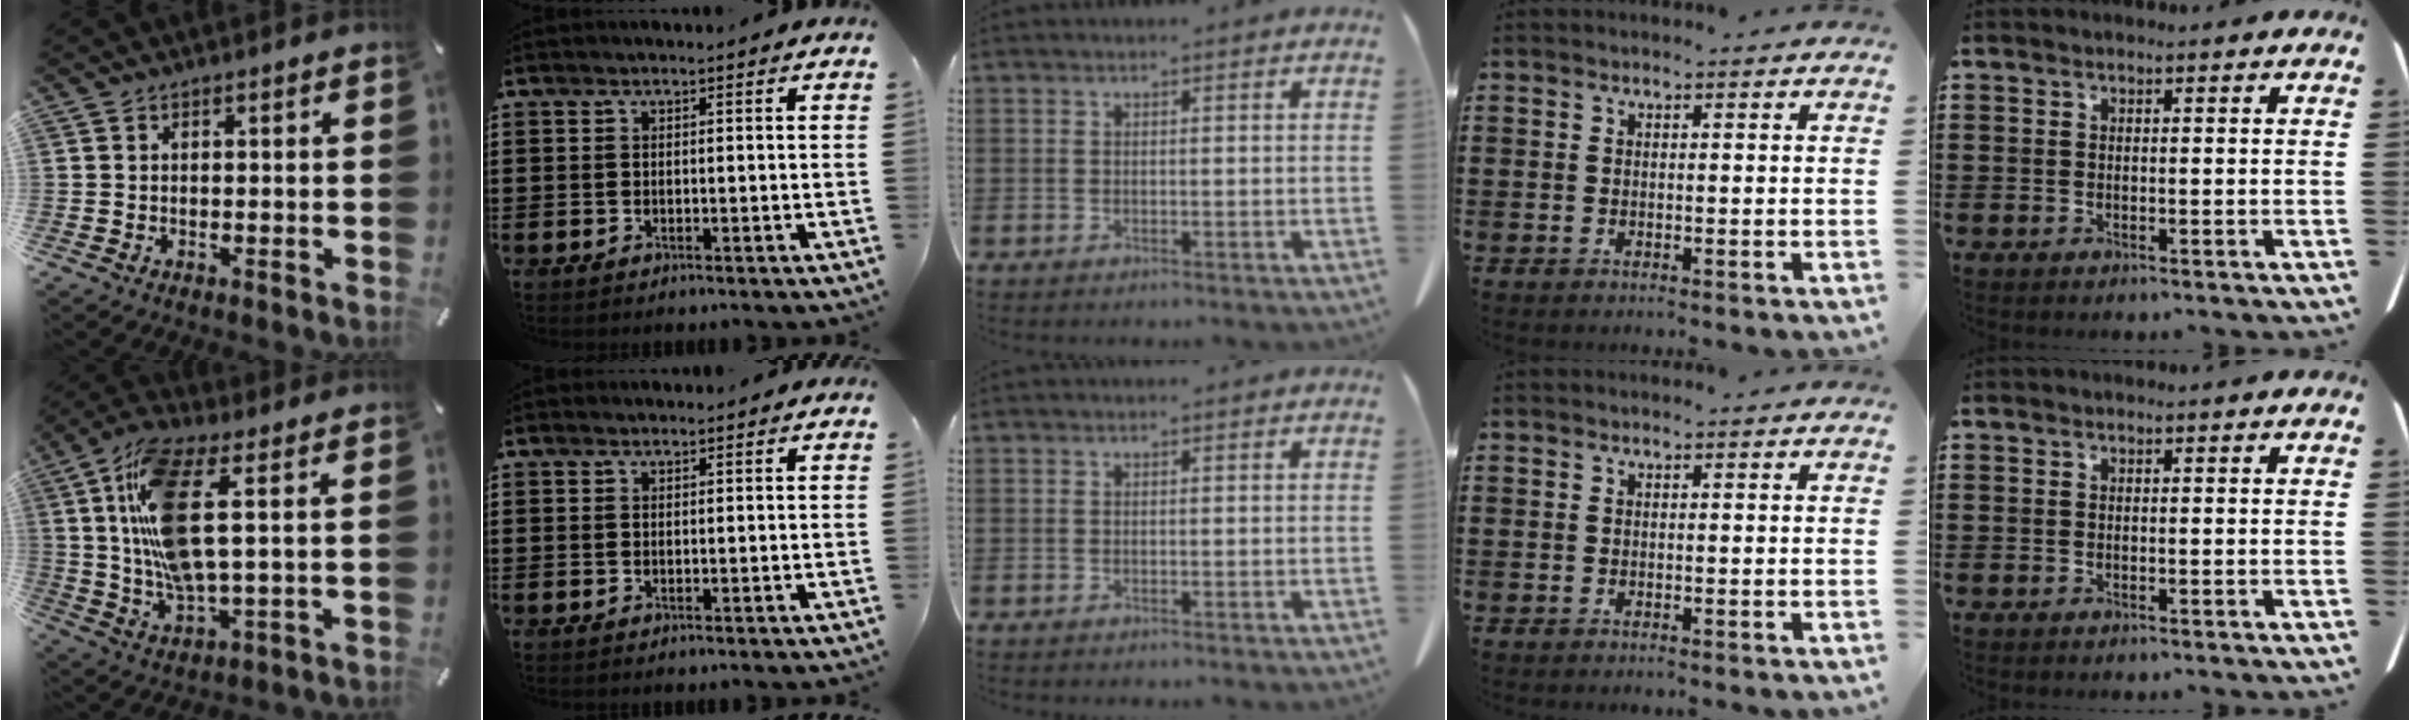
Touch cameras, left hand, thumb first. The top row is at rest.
{"thumb": {"total": 16.1, "force": [4.0, 5.6, 14.6], "torque": [-0.316, -0.011, 0.064]}, "index": {"total": 0.6, "force": [0.6, 0.2, 0.1], "torque": [-0.003, 0.002, 0.012]}}